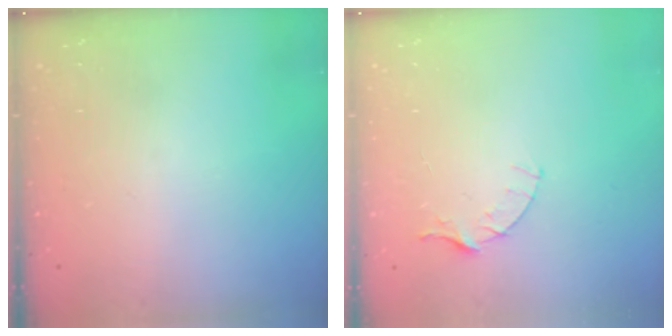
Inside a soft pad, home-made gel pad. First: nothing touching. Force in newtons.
{"total": 3.4, "press": 3.4, "slide": 0.4}